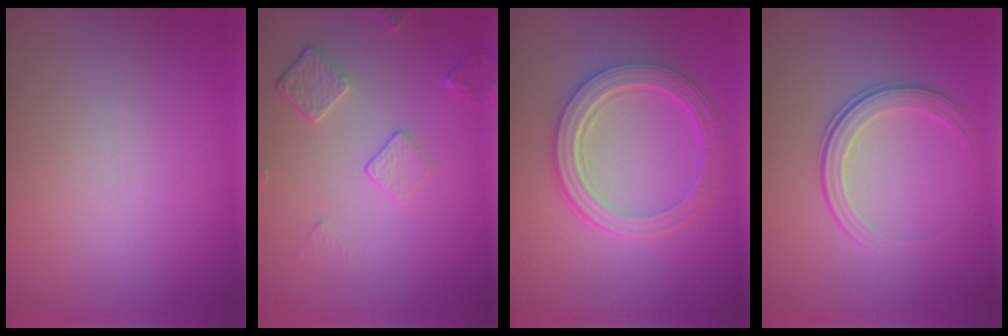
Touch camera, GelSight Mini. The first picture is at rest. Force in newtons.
{"total": 2.3, "press": 1.6, "slide": 1.6}
{"total": 5.6, "press": 4.1, "slide": 3.8}
{"total": 2.5, "press": 1.9, "slide": 1.7}